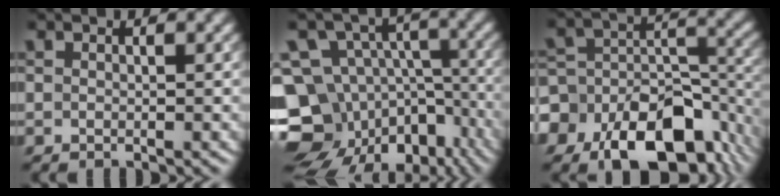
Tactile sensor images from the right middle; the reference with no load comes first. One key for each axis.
{"total": 16.7, "fx": -7.5, "fy": 12.9, "fz": 7.7, "tx": -0.148, "ty": -0.022, "tz": -0.104}
{"total": 12.8, "fx": -7.1, "fy": 8.1, "fz": 6.8, "tx": -0.111, "ty": -0.008, "tz": -0.103}